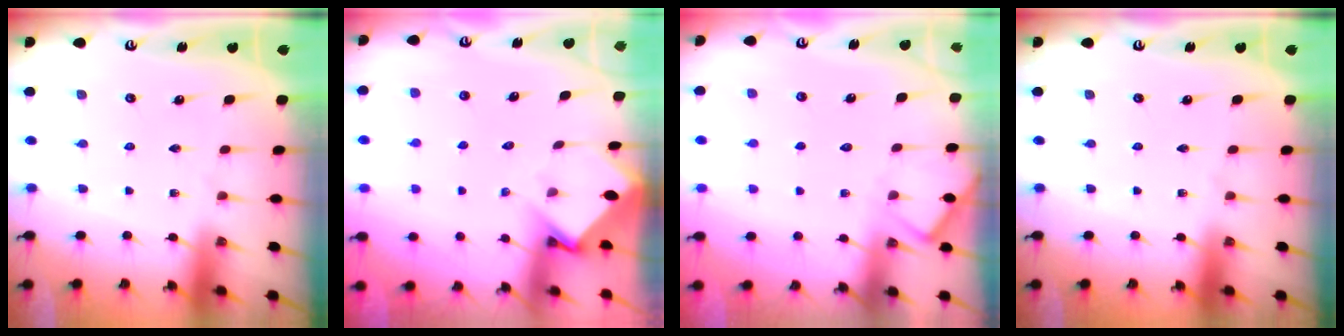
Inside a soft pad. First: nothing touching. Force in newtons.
{"total": 3.5, "press": 3.5, "slide": 0.3}
{"total": 5.0, "press": 5.0, "slide": 0.6}
{"total": 0.0}